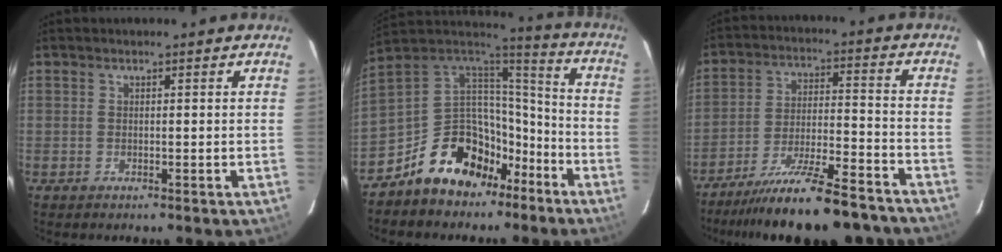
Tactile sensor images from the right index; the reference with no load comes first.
{"total": 17.8, "force": [-10.8, 11.3, 8.4], "torque": [-0.169, 0.046, -0.165]}
{"total": 20.0, "force": [-17.5, 3.2, 9.1], "torque": [-0.167, -0.021, -0.258]}